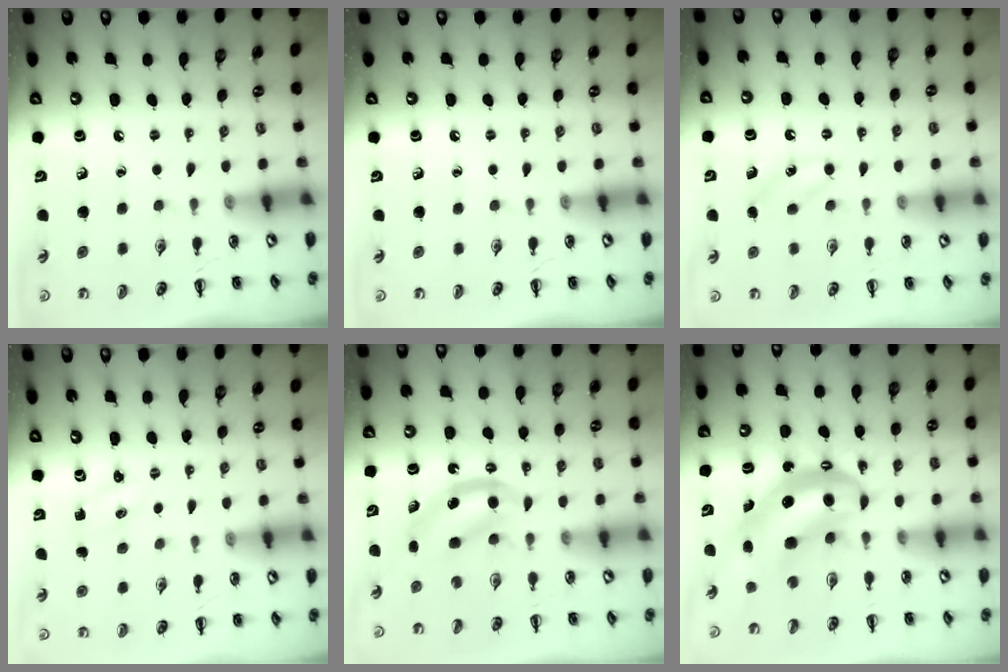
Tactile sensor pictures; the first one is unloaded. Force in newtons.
{"total": 0.0}
{"total": 5.2, "press": 5.0, "slide": 1.3}
{"total": 1.3, "press": 1.2, "slide": 0.3}
{"total": 5.9, "press": 5.9, "slide": 0.7}
{"total": 8.3, "press": 8.1, "slide": 1.9}